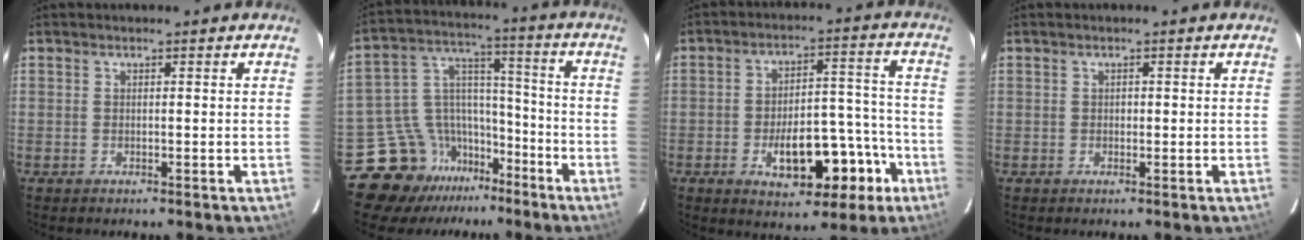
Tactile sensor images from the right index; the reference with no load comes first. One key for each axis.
{"total": 14.6, "fx": -10.1, "fy": 10.2, "fz": 2.9, "tx": -0.043, "ty": 0.101, "tz": -0.158}
{"total": 13.2, "fx": -5.7, "fy": 5.8, "fz": 10.4, "tx": -0.145, "ty": 0.030, "tz": -0.074}
{"total": 0.7, "fx": -0.1, "fy": 0.5, "fz": 0.5, "tx": -0.010, "ty": 0.001, "tz": -0.001}